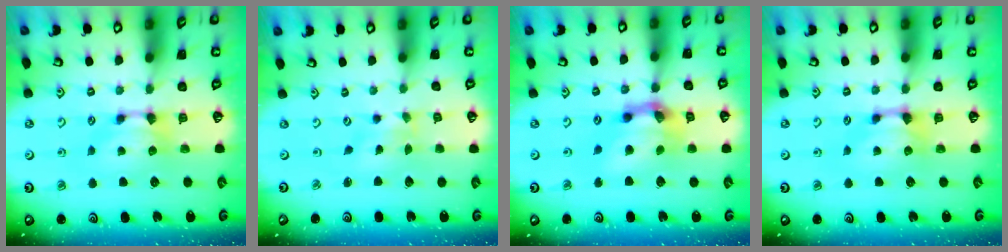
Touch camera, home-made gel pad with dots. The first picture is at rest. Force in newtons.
{"total": 2.8, "press": 2.6, "slide": 1.0}
{"total": 7.2, "press": 6.7, "slide": 2.6}
{"total": 0.9, "press": 0.6, "slide": 0.6}